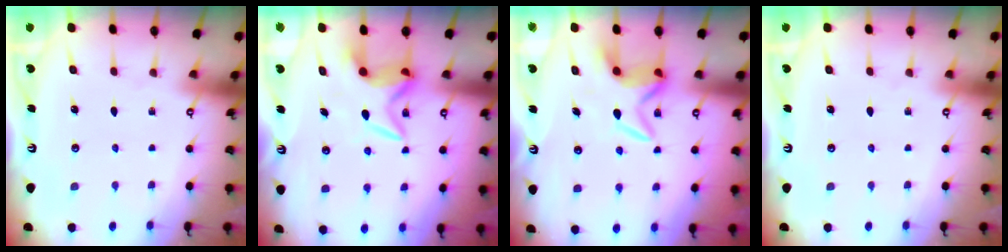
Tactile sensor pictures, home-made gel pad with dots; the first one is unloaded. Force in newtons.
{"total": 7.4, "press": 7.4, "slide": 0.4}
{"total": 6.8, "press": 6.7, "slide": 0.8}
{"total": 0.0}